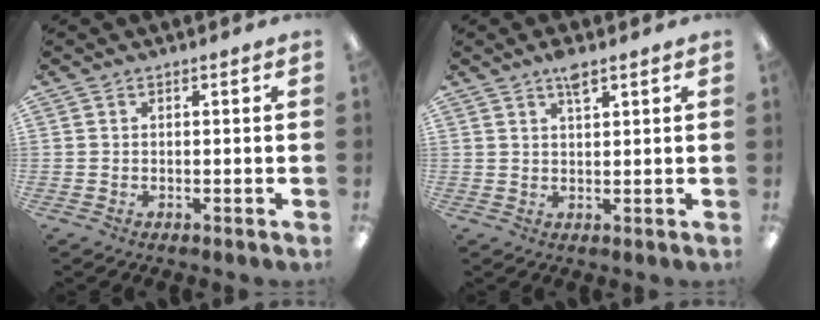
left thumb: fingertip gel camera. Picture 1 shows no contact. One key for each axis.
{"total": 3.6, "fx": 2.5, "fy": 1.0, "fz": 2.4, "tx": -0.046, "ty": -0.002, "tz": 0.043}